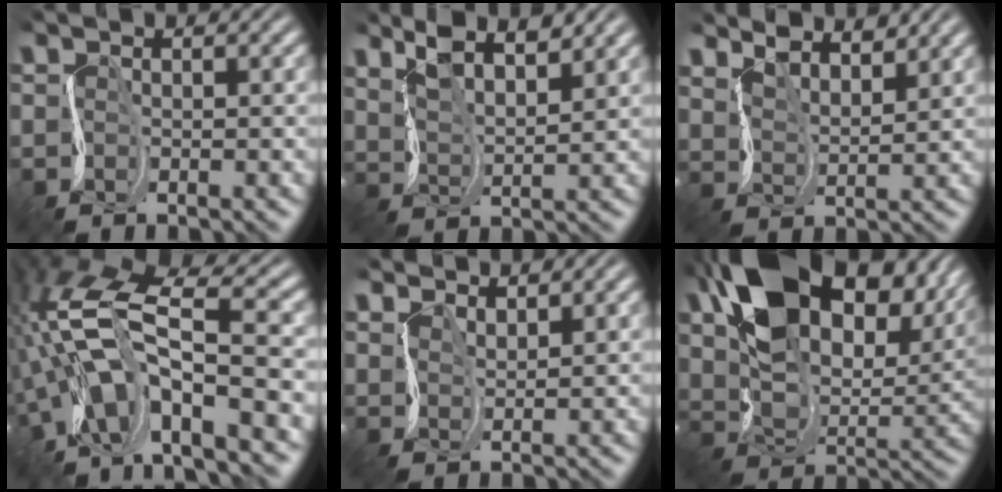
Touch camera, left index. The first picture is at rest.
{"total": 4.6, "force": [3.8, 1.1, 2.3], "torque": [-0.057, 0.005, 0.069]}
{"total": 3.7, "force": [3.5, 0.7, 0.9], "torque": [-0.029, -0.002, 0.062]}
{"total": 11.0, "force": [-2.3, 4.3, 9.9], "torque": [-0.200, 0.015, -0.043]}
{"total": 3.3, "force": [3.2, 0.4, 0.2], "torque": [-0.014, 0.006, 0.061]}
{"total": 17.4, "force": [9.3, 10.0, 10.8], "torque": [-0.217, 0.013, 0.174]}